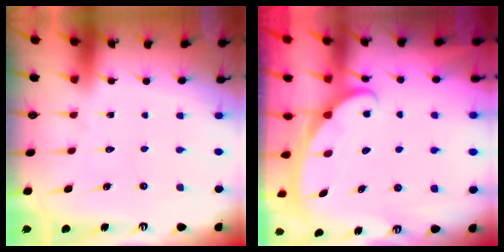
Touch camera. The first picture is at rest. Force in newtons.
{"total": 2.5, "press": 2.5, "slide": 0.4}